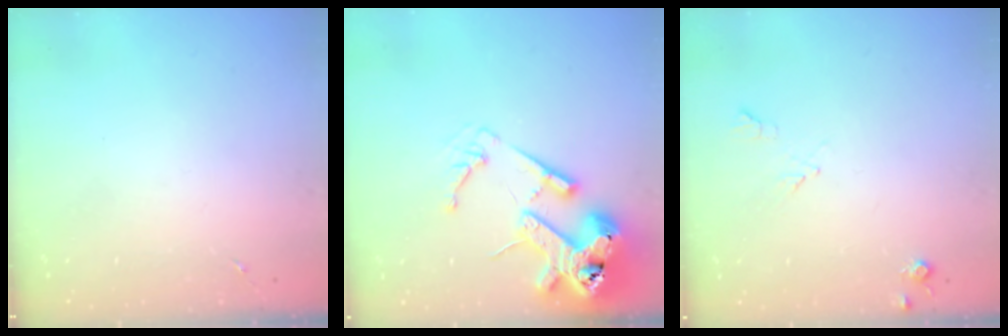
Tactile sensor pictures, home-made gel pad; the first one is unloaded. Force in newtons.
{"total": 18.0, "press": 17.9, "slide": 2.6}
{"total": 5.8, "press": 5.8, "slide": 0.8}